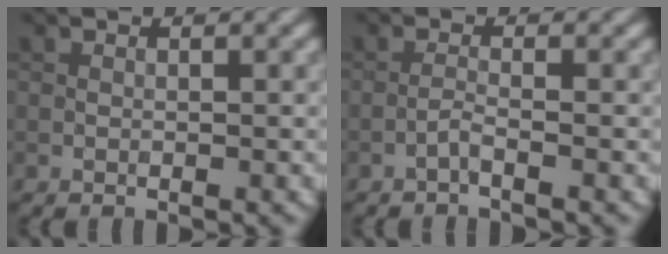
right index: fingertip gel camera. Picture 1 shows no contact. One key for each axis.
{"total": 0.9, "fx": -0.7, "fy": 0.0, "fz": 0.5, "tx": -0.007, "ty": 0.009, "tz": -0.019}